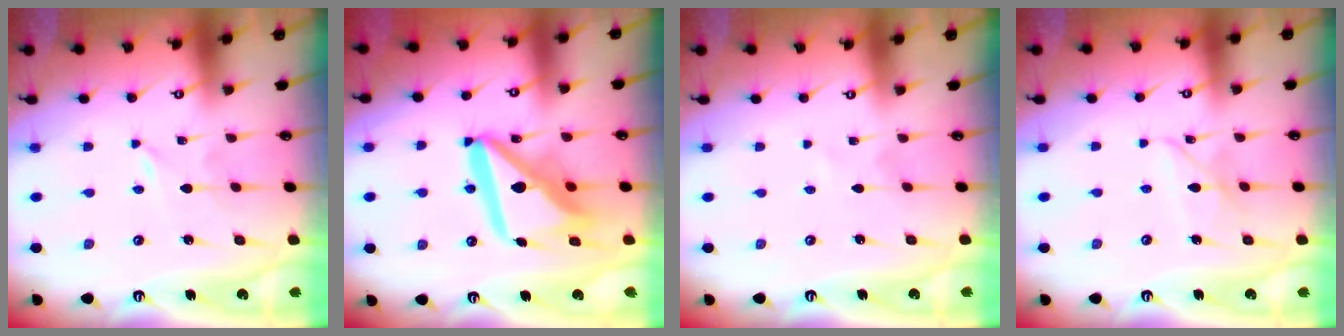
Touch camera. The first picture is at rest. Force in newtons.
{"total": 17.4, "press": 17.2, "slide": 2.1}
{"total": 0.0}
{"total": 5.8, "press": 5.7, "slide": 0.5}